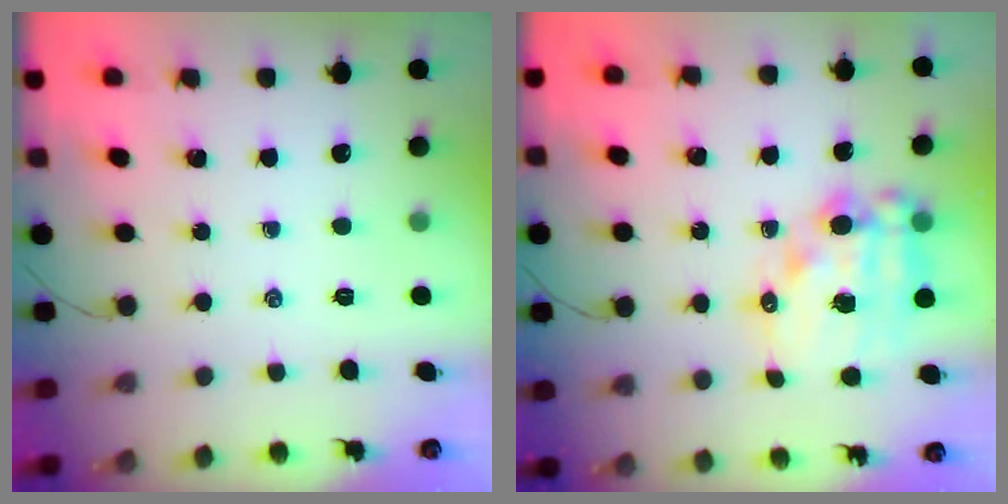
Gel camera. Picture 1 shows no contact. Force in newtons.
{"total": 16.1, "press": 15.7, "slide": 3.5}